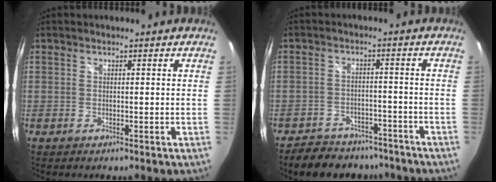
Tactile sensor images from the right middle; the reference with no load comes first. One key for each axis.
{"total": 11.4, "fx": -9.5, "fy": 5.7, "fz": 2.9, "tx": -0.073, "ty": 0.014, "tz": -0.122}